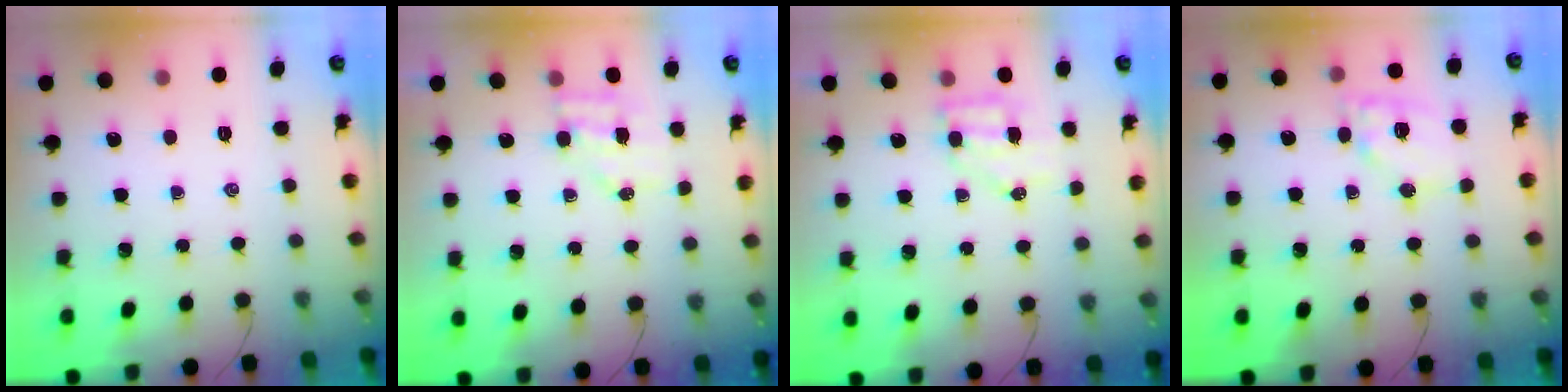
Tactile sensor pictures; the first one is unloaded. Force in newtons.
{"total": 4.9, "press": 4.8, "slide": 0.7}
{"total": 5.4, "press": 5.3, "slide": 0.7}
{"total": 11.6, "press": 11.4, "slide": 2.0}